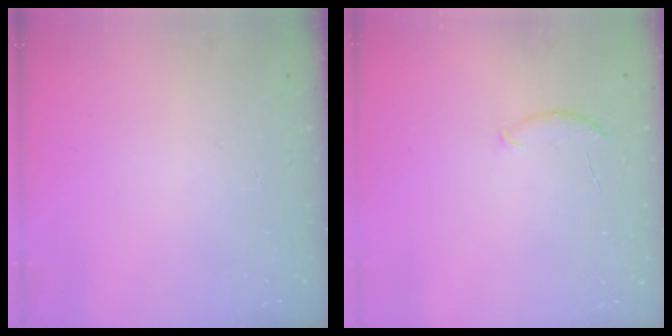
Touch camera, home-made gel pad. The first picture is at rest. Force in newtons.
{"total": 6.9, "press": 6.8, "slide": 1.1}